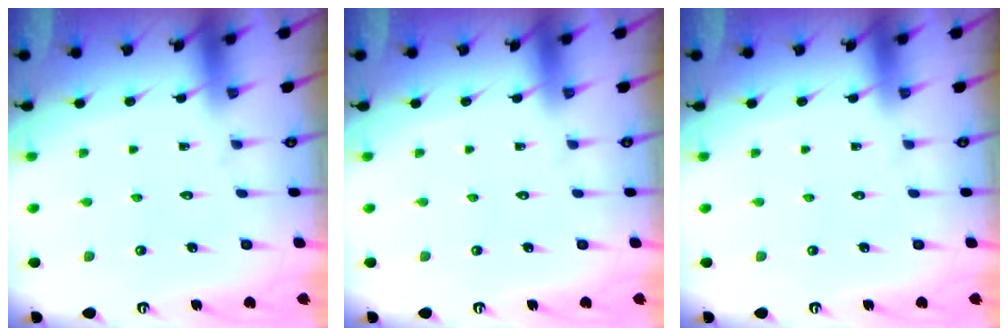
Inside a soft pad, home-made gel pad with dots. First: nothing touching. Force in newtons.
{"total": 0.0}
{"total": 0.0}